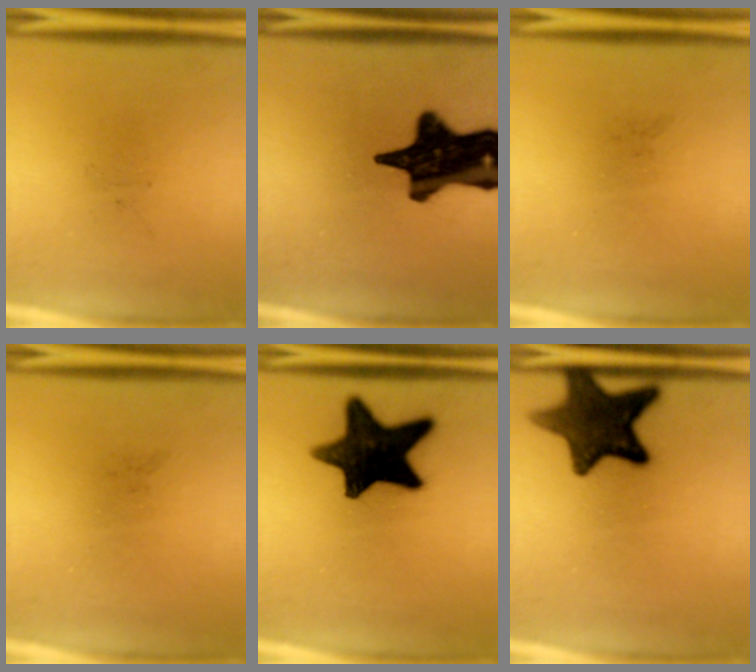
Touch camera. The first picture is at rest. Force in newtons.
{"total": 18.9}
{"total": 0.0}
{"total": 0.0}
{"total": 16.3}
{"total": 13.2}